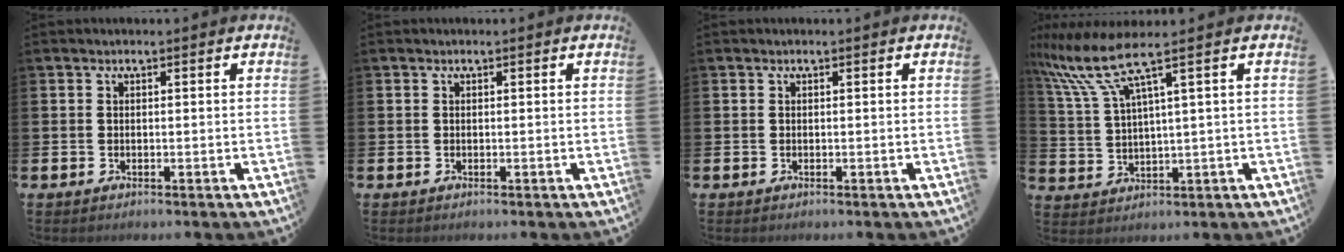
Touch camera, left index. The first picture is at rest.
{"total": 0.0}
{"total": 0.0}
{"total": 8.2, "force": [5.0, 1.1, 6.4], "torque": [-0.148, -0.022, 0.083]}